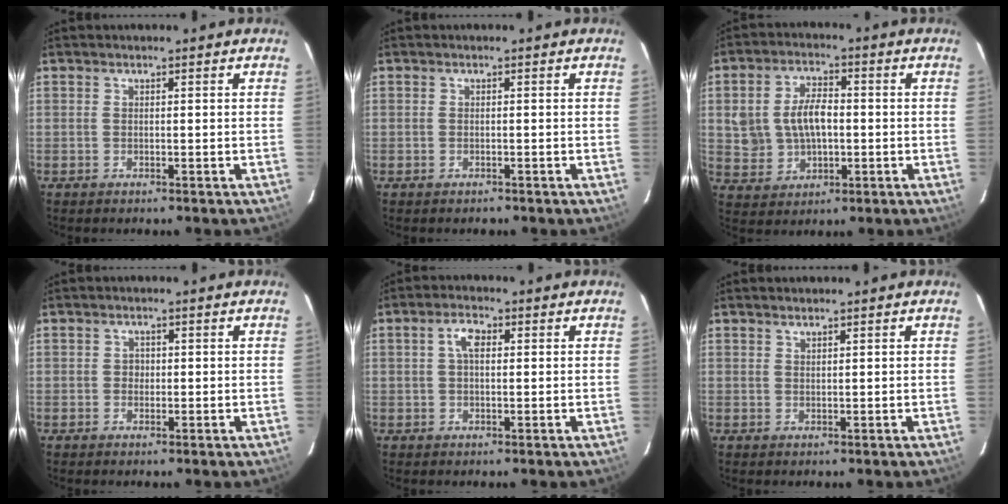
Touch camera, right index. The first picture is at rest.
{"total": 0.8, "force": [-0.6, 0.5, 0.1], "torque": [-0.004, 0.001, -0.008]}
{"total": 9.3, "force": [0.2, 6.4, 6.7], "torque": [-0.141, 0.017, 0.018]}
{"total": 1.1, "force": [-0.2, 1.1, 0.1], "torque": [0.001, 0.002, -0.001]}
{"total": 3.2, "force": [0.8, 1.5, 2.7], "torque": [-0.053, 0.011, 0.015]}
{"total": 1.0, "force": [0.9, 0.0, 0.3], "torque": [-0.006, 0.001, 0.016]}